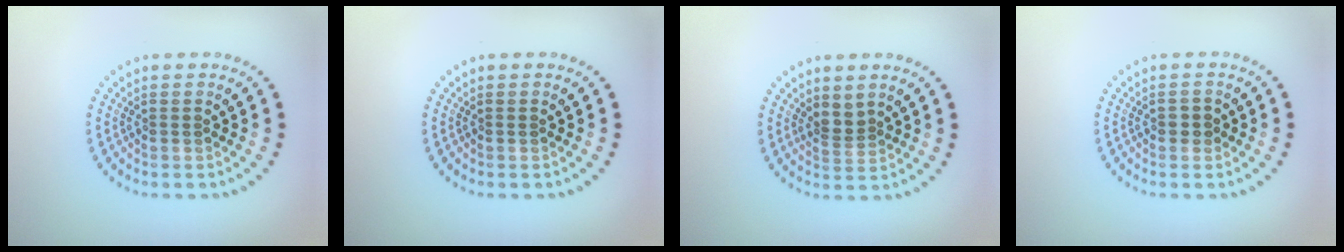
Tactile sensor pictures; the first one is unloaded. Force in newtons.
{"total": 0.0}
{"total": 1.5, "press": 1.0, "slide": 1.1}
{"total": 1.0, "press": 0.9, "slide": 0.1}